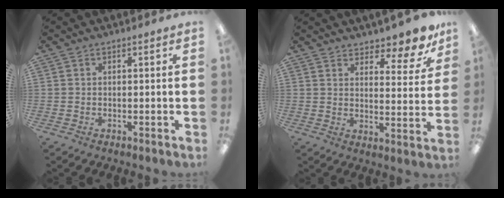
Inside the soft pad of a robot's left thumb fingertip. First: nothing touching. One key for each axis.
{"total": 8.4, "fx": 7.3, "fy": 2.3, "fz": 3.5, "tx": -0.037, "ty": -0.058, "tz": 0.123}